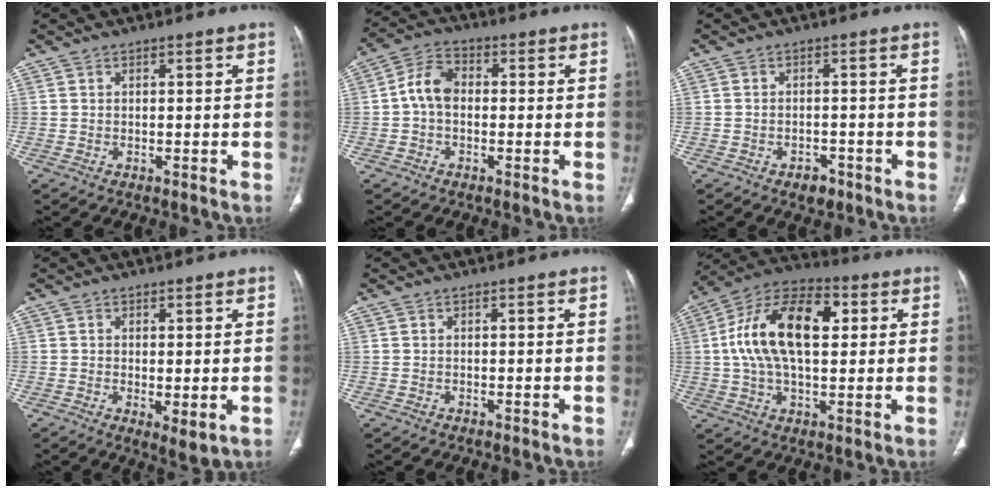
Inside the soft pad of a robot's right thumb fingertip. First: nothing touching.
{"total": 6.4, "force": [-0.4, 4.5, 4.5], "torque": [-0.077, 0.020, -0.019]}
{"total": 3.0, "force": [-1.8, 1.9, 1.3], "torque": [-0.013, 0.010, -0.020]}
{"total": 3.5, "force": [-0.4, 1.3, 3.3], "torque": [-0.055, -0.015, -0.003]}
{"total": 0.0}
{"total": 18.8, "force": [3.4, 10.2, 15.5], "torque": [-0.270, 0.023, 0.051]}